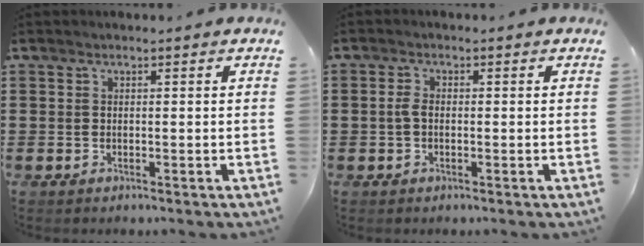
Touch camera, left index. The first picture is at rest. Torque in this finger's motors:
{"motor_torque": [0.59, 1.54, -0.01, 0.02]}